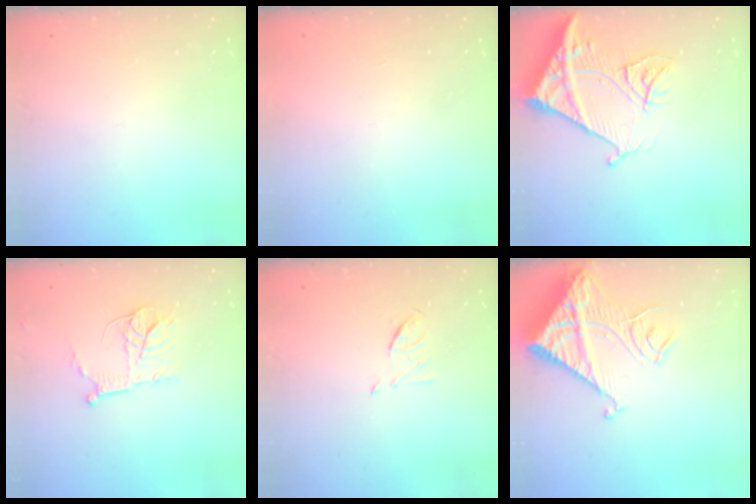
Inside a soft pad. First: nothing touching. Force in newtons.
{"total": 1.7, "press": 1.7, "slide": 0.1}
{"total": 15.3, "press": 15.2, "slide": 1.7}
{"total": 11.2, "press": 11.1, "slide": 0.7}
{"total": 6.3, "press": 6.2, "slide": 1.0}
{"total": 15.6, "press": 15.4, "slide": 1.8}